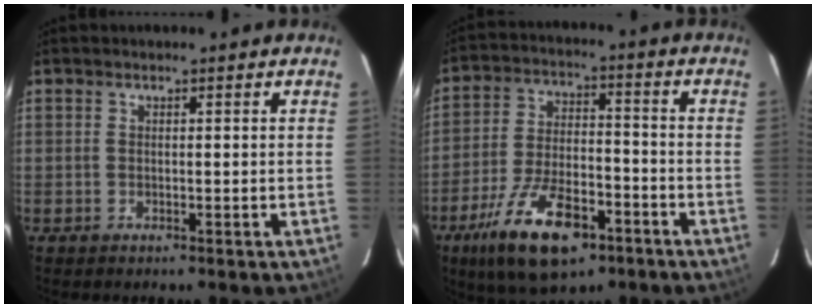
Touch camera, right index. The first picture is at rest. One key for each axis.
{"total": 16.9, "fx": -9.8, "fy": 7.1, "fz": 11.8, "tx": -0.237, "ty": -0.019, "tz": -0.164}